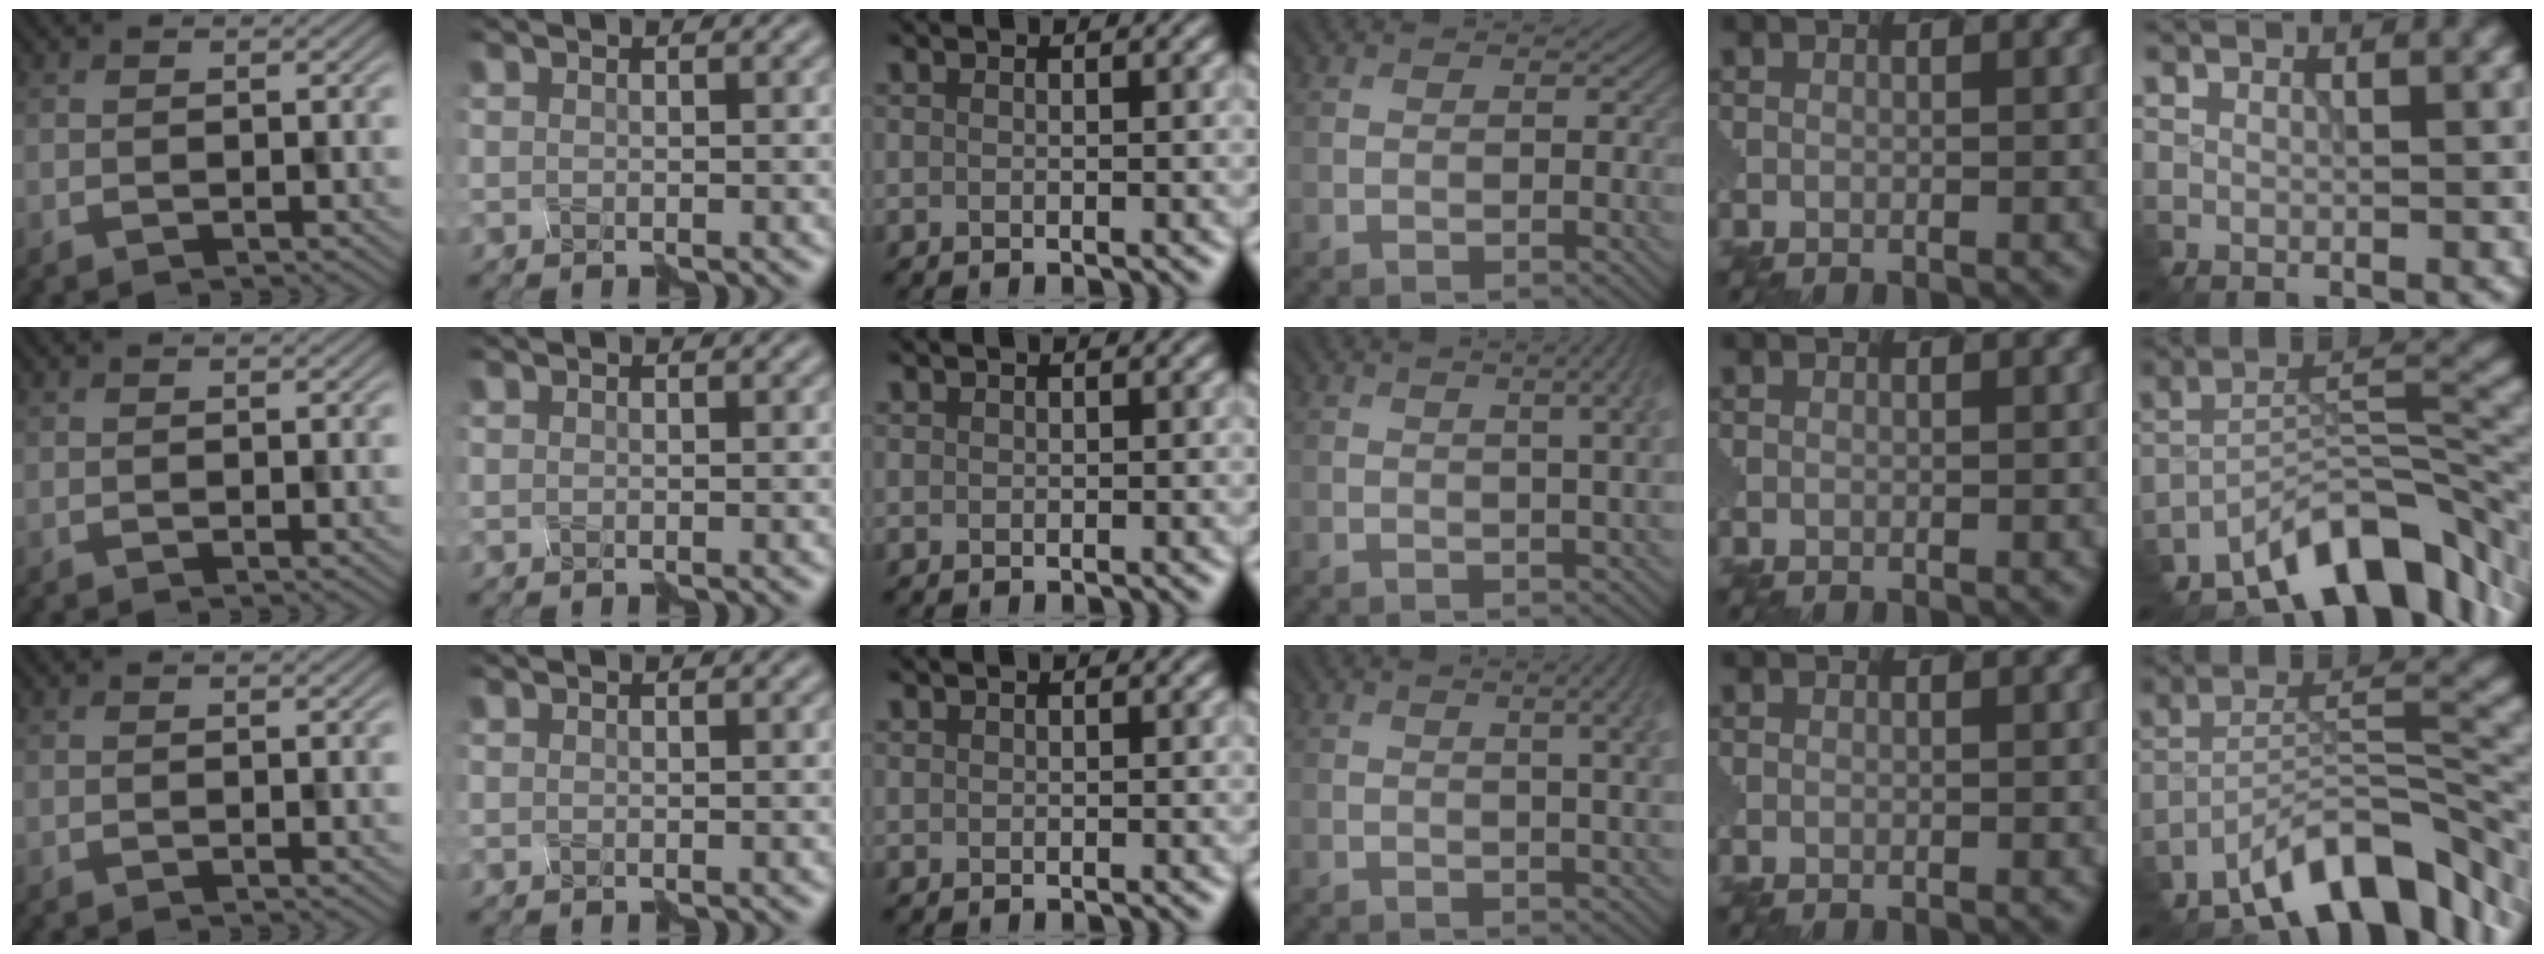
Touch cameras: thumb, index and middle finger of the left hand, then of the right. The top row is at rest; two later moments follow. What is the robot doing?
{"motion": "disassemble", "object": "spray bottle"}